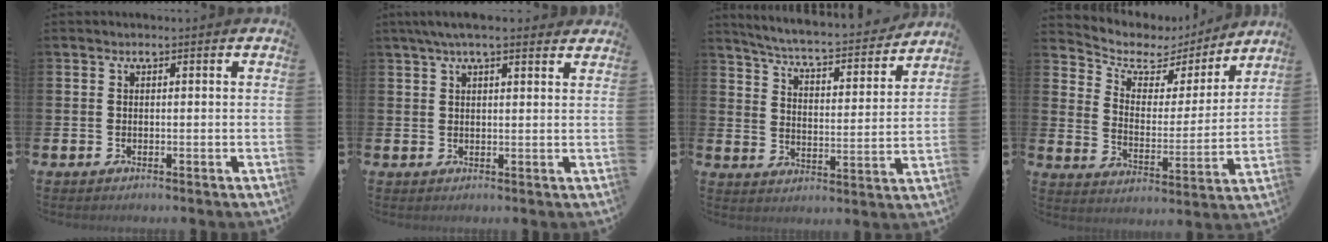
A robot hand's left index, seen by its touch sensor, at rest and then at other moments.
{"total": 4.3, "force": [3.6, 0.7, 2.3], "torque": [-0.047, -0.003, 0.063]}
{"total": 5.7, "force": [5.4, 0.3, 1.8], "torque": [-0.058, -0.049, 0.084]}
{"total": 6.0, "force": [4.7, 3.4, 1.6], "torque": [-0.055, -0.038, 0.074]}